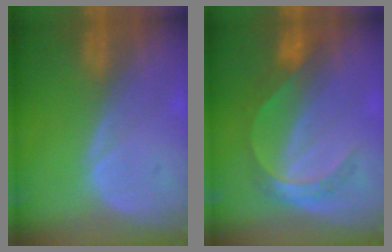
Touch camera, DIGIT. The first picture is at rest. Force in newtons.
{"total": 5.5, "press": 5.0, "slide": 2.2}